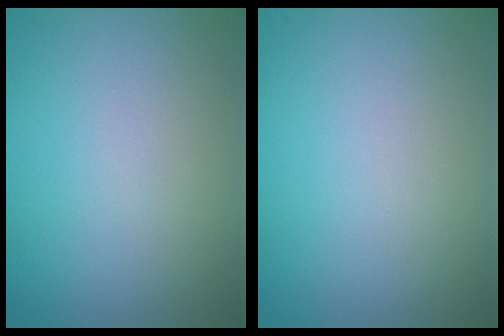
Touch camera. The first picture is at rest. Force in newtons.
{"total": 0.0}